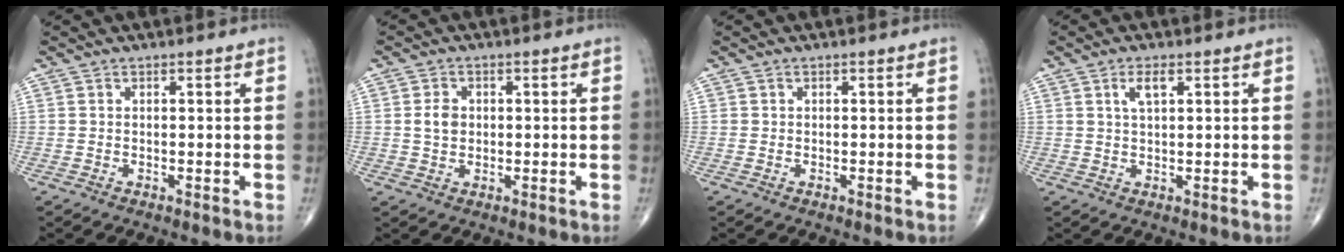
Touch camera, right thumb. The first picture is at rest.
{"total": 3.3, "force": [0.3, 2.6, 2.1], "torque": [-0.032, 0.003, 0.004]}
{"total": 0.0}
{"total": 3.0, "force": [1.3, 1.1, 2.4], "torque": [-0.048, 0.000, 0.027]}